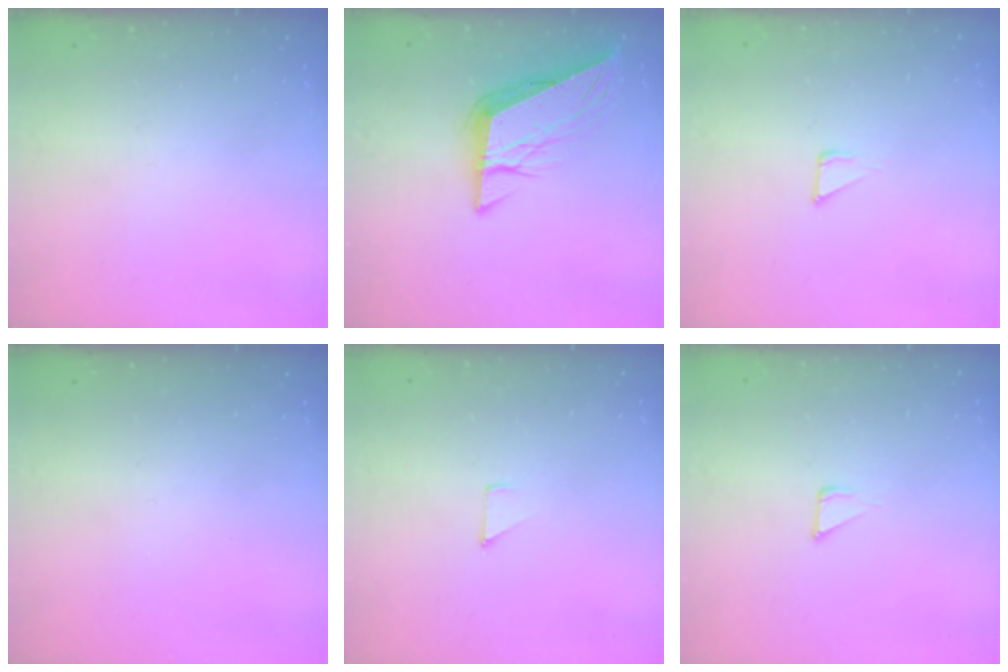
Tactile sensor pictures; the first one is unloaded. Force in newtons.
{"total": 9.2, "press": 9.1, "slide": 0.8}
{"total": 4.8, "press": 4.8, "slide": 0.4}
{"total": 0.0}
{"total": 2.9, "press": 2.8, "slide": 0.3}
{"total": 4.8, "press": 4.8, "slide": 0.4}